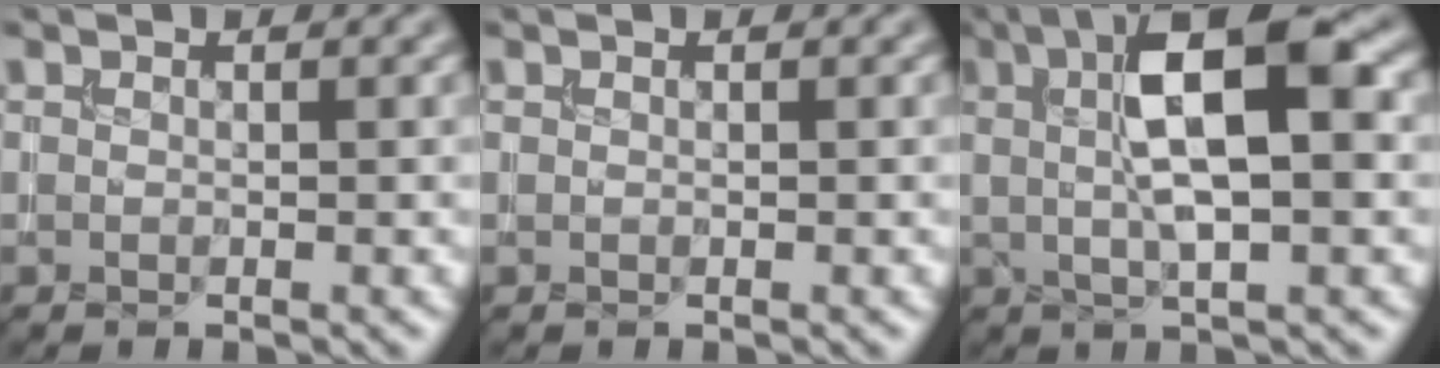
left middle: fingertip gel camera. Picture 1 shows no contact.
{"total": 0.0}
{"total": 9.0, "force": [1.9, 2.4, 8.5], "torque": [-0.134, 0.012, 0.024]}